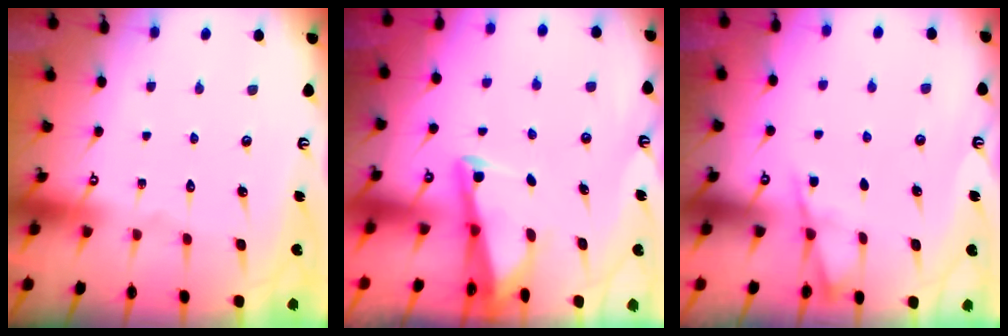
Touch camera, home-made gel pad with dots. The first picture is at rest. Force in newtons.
{"total": 2.5, "press": 2.5, "slide": 0.2}
{"total": 2.2, "press": 2.1, "slide": 0.4}